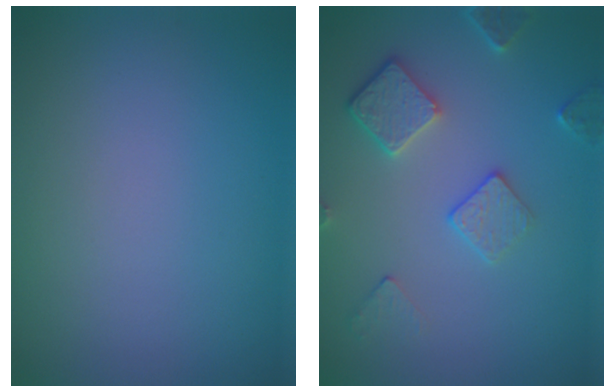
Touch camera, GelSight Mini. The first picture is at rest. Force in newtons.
{"total": 3.7, "press": 3.2, "slide": 1.8}